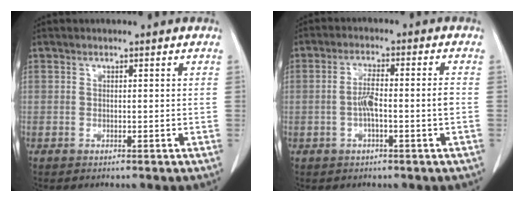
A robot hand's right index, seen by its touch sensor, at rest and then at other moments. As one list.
[{"total": 5.2, "force": [-1.1, 0.3, 5.1], "torque": [-0.101, 0.012, -0.017]}]